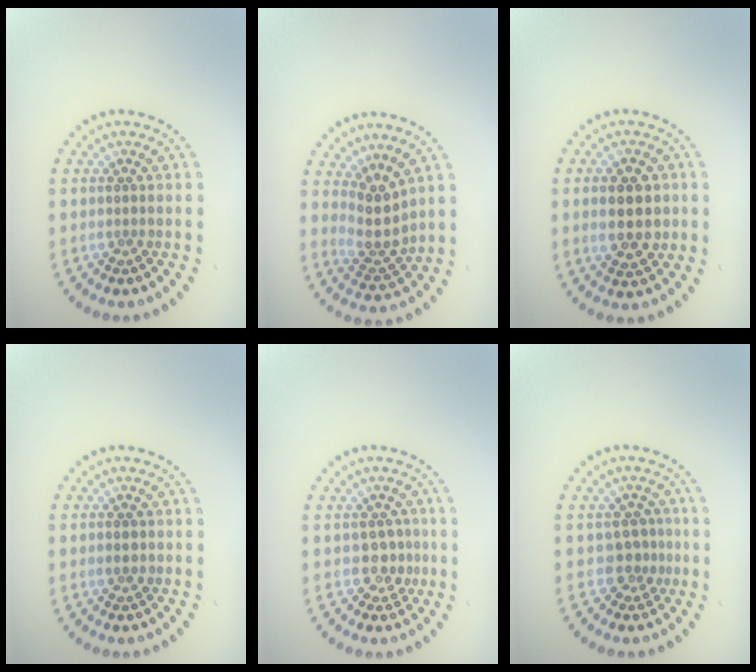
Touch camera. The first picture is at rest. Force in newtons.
{"total": 3.3, "press": 2.4, "slide": 2.2}
{"total": 4.9, "press": 4.9, "slide": 0.3}
{"total": 1.2, "press": 1.1, "slide": 0.1}
{"total": 2.0, "press": 1.6, "slide": 1.2}
{"total": 2.3, "press": 1.5, "slide": 1.7}